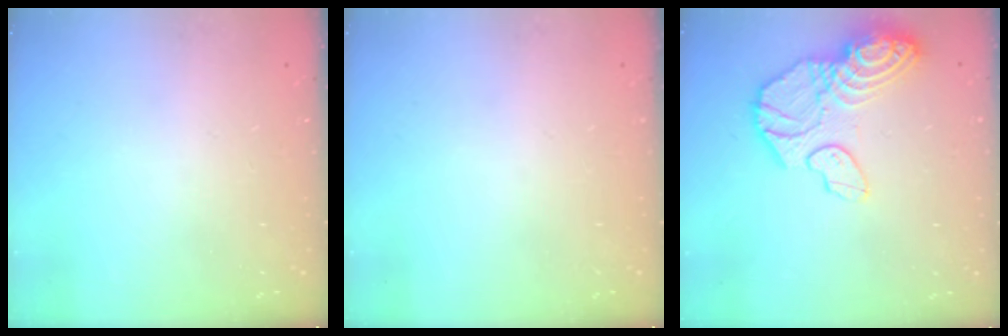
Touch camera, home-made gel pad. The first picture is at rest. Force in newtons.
{"total": 0.0}
{"total": 16.3, "press": 16.2, "slide": 1.9}